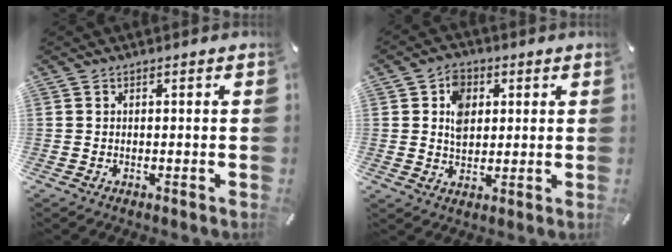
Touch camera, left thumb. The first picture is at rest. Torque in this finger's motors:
{"motor_torque": [0.99, 0.99, 0.45, -0.47, 0.04]}